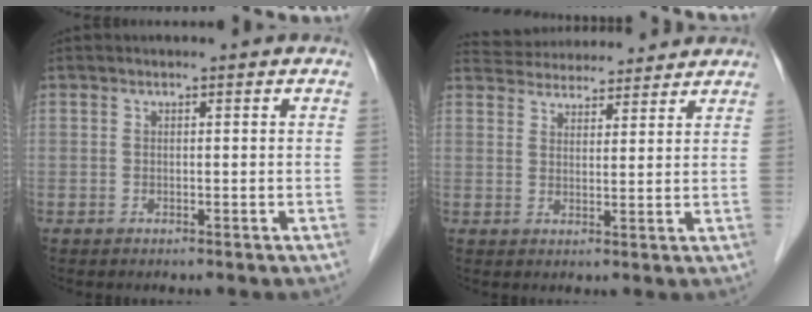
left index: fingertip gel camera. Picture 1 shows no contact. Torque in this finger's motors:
{"motor_torque": [-0.75, -1.02, -0.03, -0.05]}